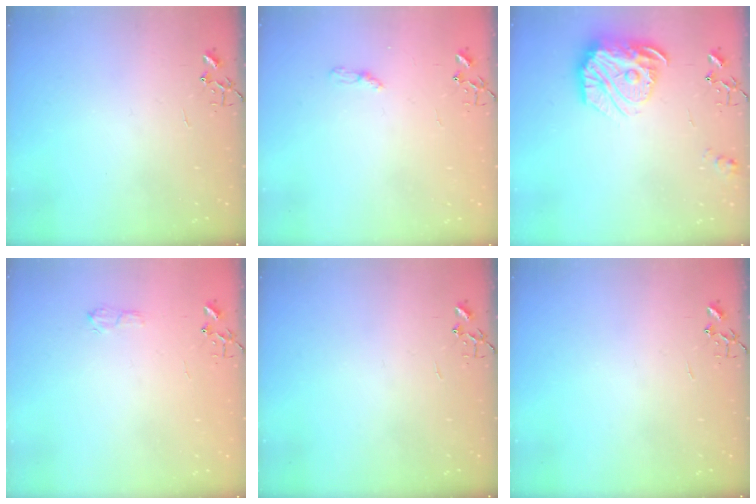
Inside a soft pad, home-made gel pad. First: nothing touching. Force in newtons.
{"total": 3.7, "press": 3.6, "slide": 0.4}
{"total": 19.3, "press": 19.2, "slide": 1.9}
{"total": 4.1, "press": 4.0, "slide": 0.6}
{"total": 0.0}
{"total": 0.0}